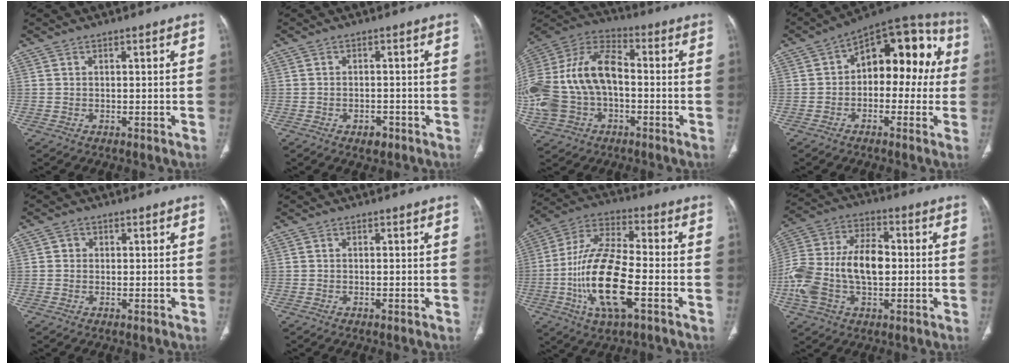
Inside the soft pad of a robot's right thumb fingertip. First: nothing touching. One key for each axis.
{"total": 2.6, "fx": -1.5, "fy": 1.6, "fz": 1.5, "tx": -0.018, "ty": 0.007, "tz": -0.016}
{"total": 21.9, "fx": -1.7, "fy": 14.3, "fz": 16.5, "tx": -0.363, "ty": 0.034, "tz": -0.031}
{"total": 16.0, "fx": 1.3, "fy": 9.7, "fz": 12.6, "tx": -0.108, "ty": 0.050, "tz": 0.005}
{"total": 1.6, "fx": 0.2, "fy": 1.5, "fz": 0.4, "tx": 0.000, "ty": 0.003, "tz": 0.001}
{"total": 0.6, "fx": -0.2, "fy": 0.0, "fz": 0.5, "tx": -0.012, "ty": -0.002, "tz": -0.001}
{"total": 18.3, "fx": -5.2, "fy": 6.6, "fz": 16.3, "tx": -0.329, "ty": 0.024, "tz": -0.095}
{"total": 18.2, "fx": -1.7, "fy": 10.8, "fz": 14.5, "tx": -0.307, "ty": 0.031, "tz": -0.033}